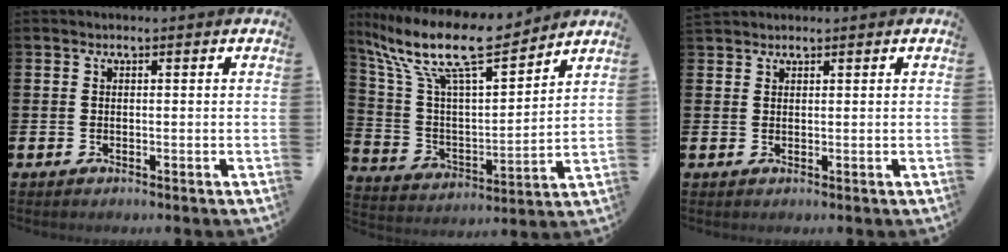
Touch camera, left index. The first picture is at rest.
{"total": 12.9, "force": [10.5, 2.7, 6.9], "torque": [-0.180, -0.059, 0.184]}
{"total": 1.4, "force": [1.4, 0.4, -0.1], "torque": [-0.001, 0.003, 0.027]}